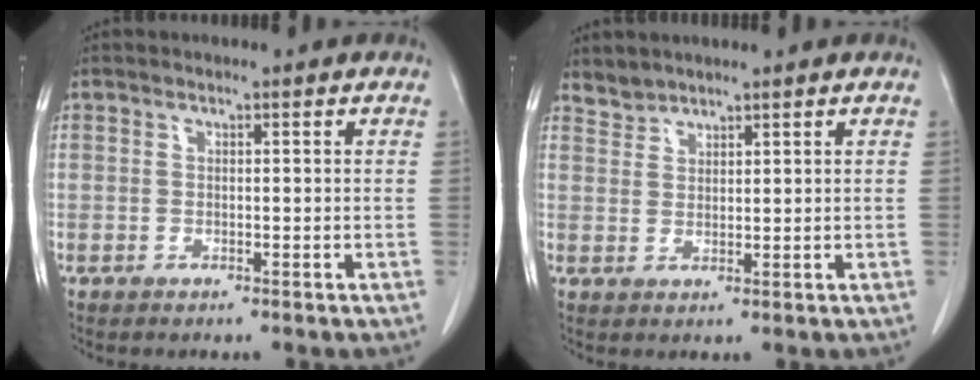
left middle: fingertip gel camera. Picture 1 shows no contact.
{"total": 2.1, "force": [2.0, 0.4, -0.4], "torque": [0.008, 0.005, 0.041]}